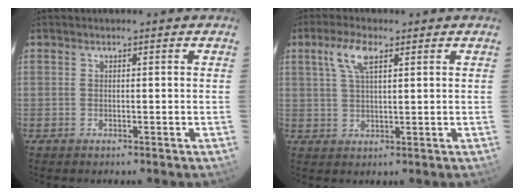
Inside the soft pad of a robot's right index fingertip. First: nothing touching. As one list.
[{"total": 5.6, "force": [2.7, 1.6, 4.7], "torque": [-0.093, 0.009, 0.053]}]